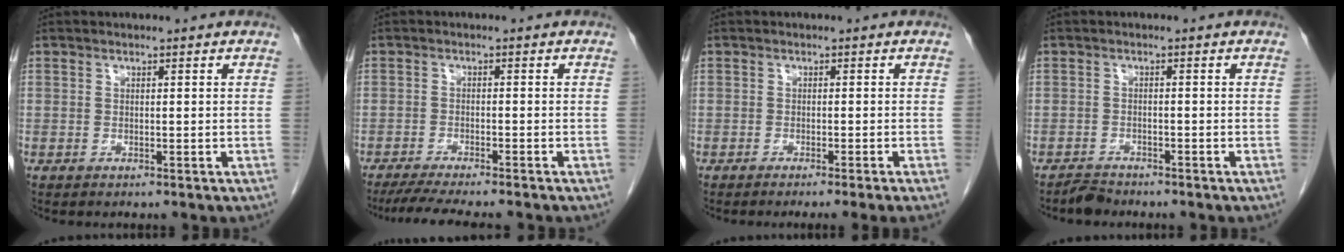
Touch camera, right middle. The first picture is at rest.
{"total": 8.8, "force": [-7.6, 0.5, 4.4], "torque": [-0.060, -0.016, -0.118]}
{"total": 3.8, "force": [-2.9, -1.3, 2.1], "torque": [-0.013, 0.000, -0.040]}
{"total": 1.7, "force": [-1.7, 0.3, 0.0], "torque": [-0.003, -0.004, -0.029]}